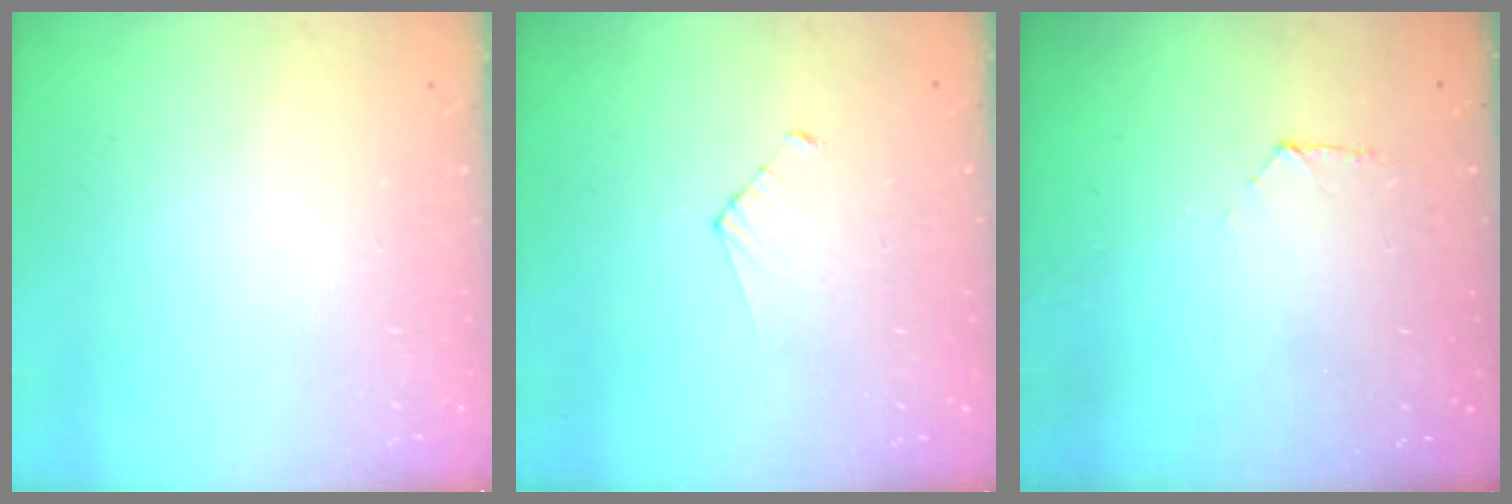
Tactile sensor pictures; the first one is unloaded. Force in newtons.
{"total": 2.8, "press": 2.8, "slide": 0.2}
{"total": 5.1, "press": 5.0, "slide": 0.5}